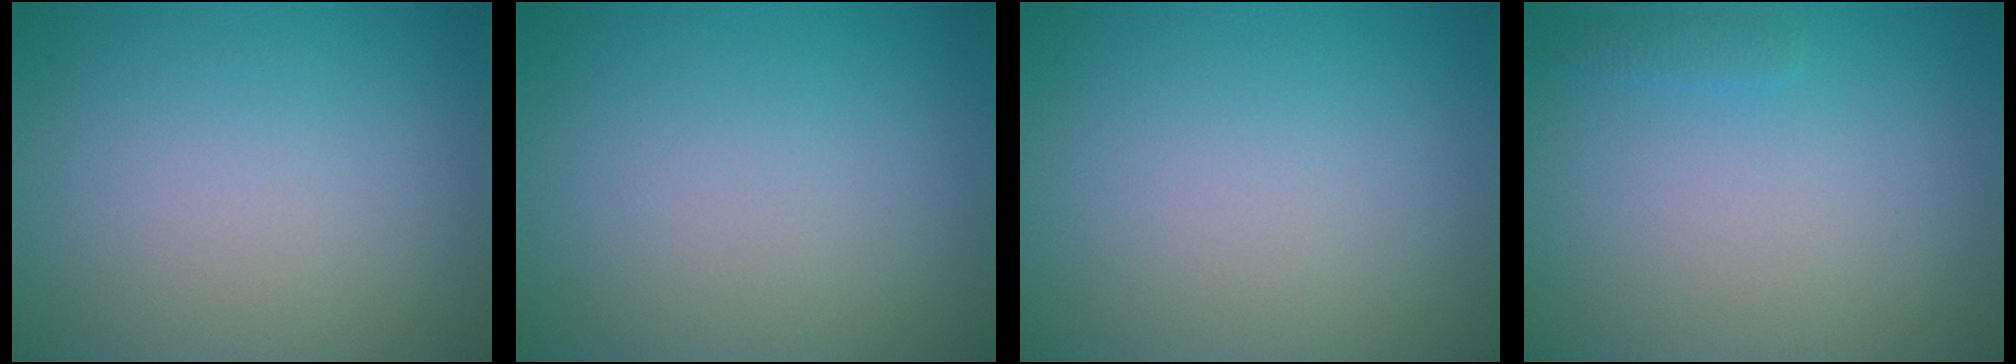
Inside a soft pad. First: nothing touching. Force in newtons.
{"total": 0.0}
{"total": 0.0}
{"total": 0.7, "press": 0.7, "slide": 0.1}